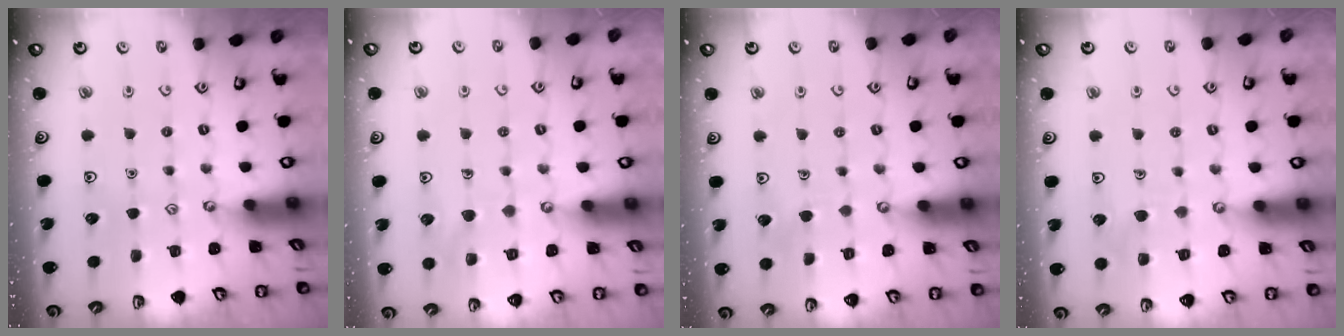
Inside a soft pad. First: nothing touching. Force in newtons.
{"total": 6.3, "press": 6.3, "slide": 0.6}
{"total": 2.2, "press": 2.2, "slide": 0.1}
{"total": 5.6, "press": 5.5, "slide": 0.5}